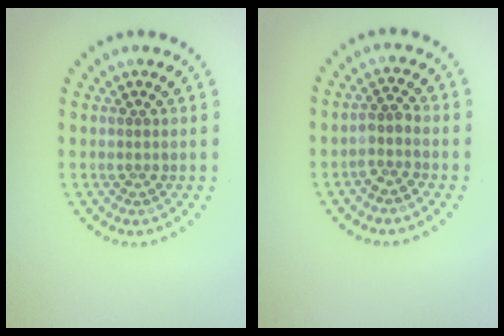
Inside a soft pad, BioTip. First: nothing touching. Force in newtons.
{"total": 1.8, "press": 1.5, "slide": 1.0}